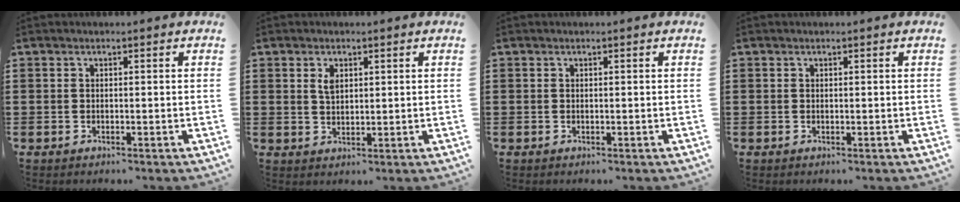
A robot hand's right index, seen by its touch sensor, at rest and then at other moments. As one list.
[{"total": 2.2, "force": [0.9, 1.2, 1.6], "torque": [-0.035, 0.004, 0.017]}, {"total": 0.0}, {"total": 0.0}]